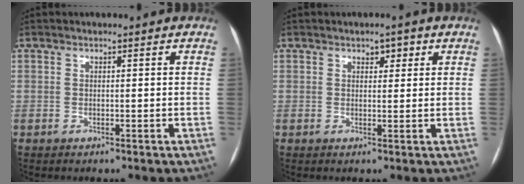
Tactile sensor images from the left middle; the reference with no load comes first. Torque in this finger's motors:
{"motor_torque": [0.02, -0.02, 0.00, 0.03]}